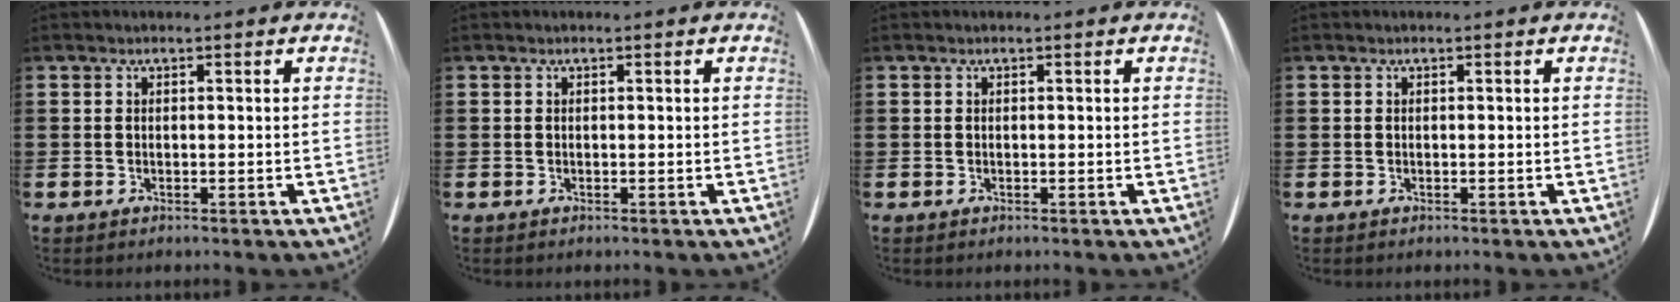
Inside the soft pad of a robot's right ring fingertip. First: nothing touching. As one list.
[{"total": 0.0}, {"total": 0.0}, {"total": 0.0}]